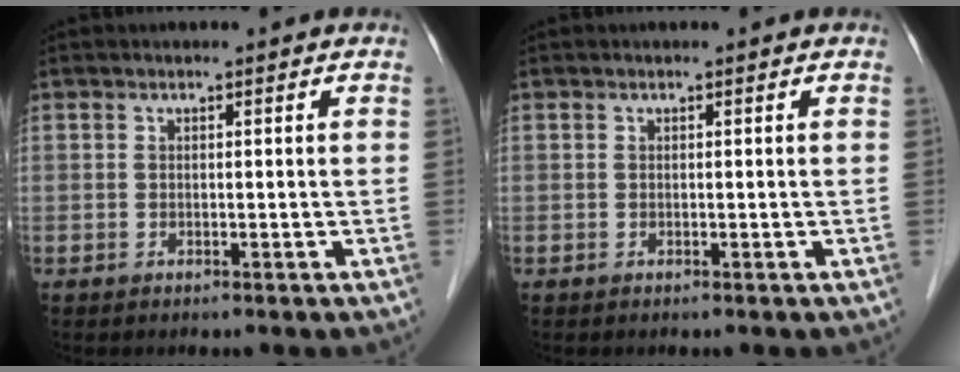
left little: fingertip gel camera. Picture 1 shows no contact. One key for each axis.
{"total": 0.0}